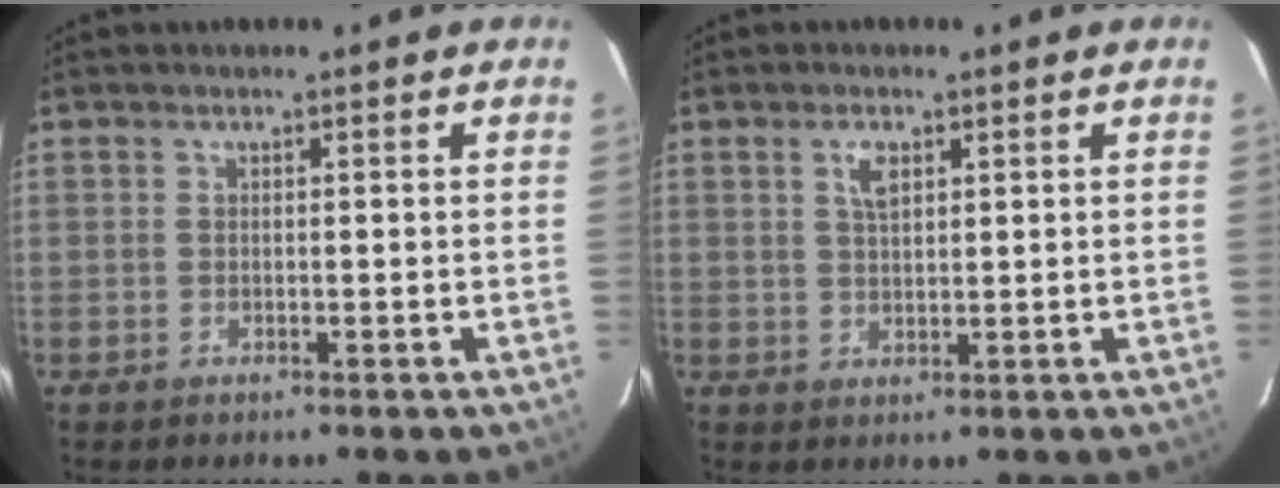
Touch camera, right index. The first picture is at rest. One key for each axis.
{"total": 3.1, "fx": 1.4, "fy": 1.5, "fz": 2.4, "tx": -0.044, "ty": 0.005, "tz": 0.027}